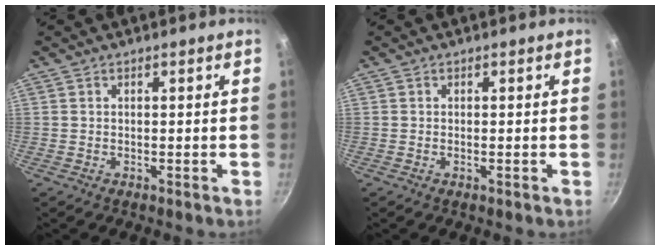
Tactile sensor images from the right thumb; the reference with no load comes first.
{"total": 0.6, "force": [-0.2, 0.0, 0.5], "torque": [-0.010, 0.000, -0.007]}